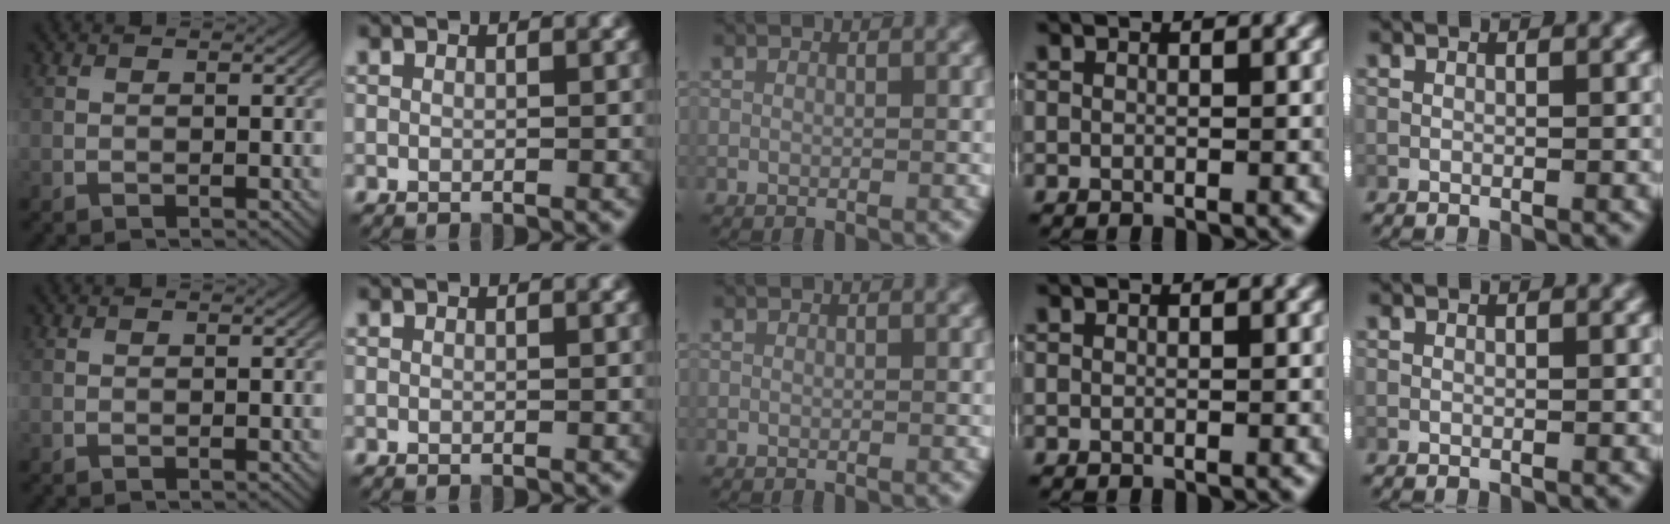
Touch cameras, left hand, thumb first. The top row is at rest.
{}